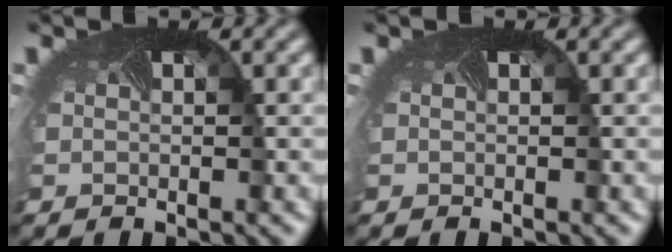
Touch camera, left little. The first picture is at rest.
{"total": 0.0}